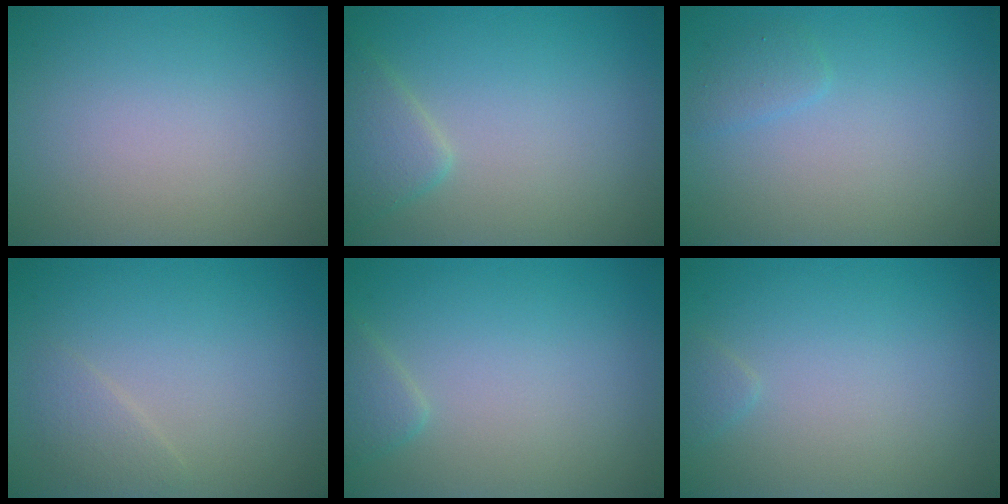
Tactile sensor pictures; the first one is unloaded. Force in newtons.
{"total": 2.3, "press": 2.3, "slide": 0.1}
{"total": 1.1, "press": 1.1, "slide": 0.1}
{"total": 1.4, "press": 1.4, "slide": 0.1}
{"total": 1.4, "press": 1.4, "slide": 0.1}
{"total": 0.7, "press": 0.7, "slide": 0.1}